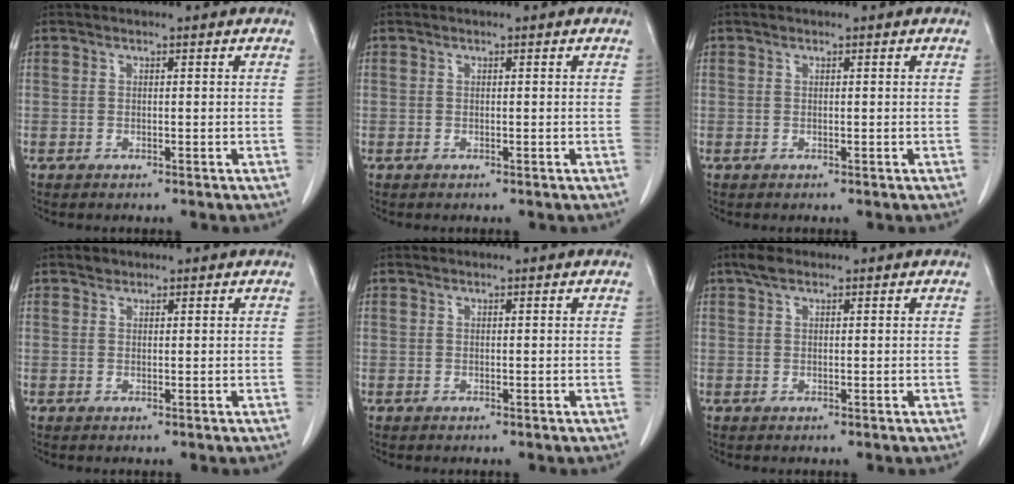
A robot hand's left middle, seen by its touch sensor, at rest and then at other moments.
{"total": 0.0}
{"total": 0.0}
{"total": 0.9, "force": [0.7, 0.5, 0.1], "torque": [-0.002, 0.000, 0.009]}
{"total": 0.0}
{"total": 1.9, "force": [1.3, 0.8, 1.1], "torque": [-0.027, 0.015, 0.023]}